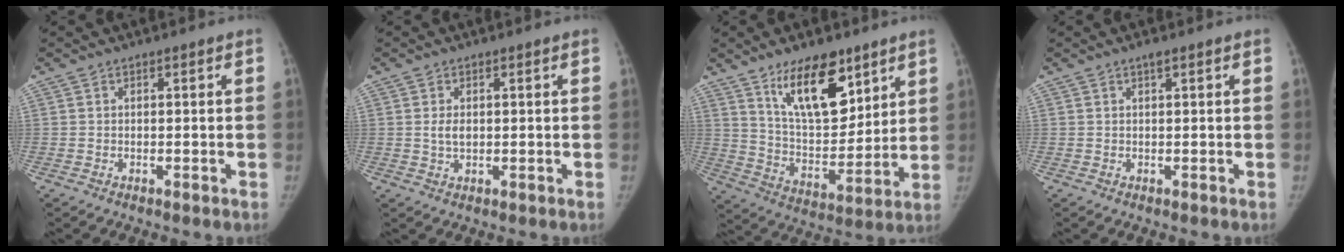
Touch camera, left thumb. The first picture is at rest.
{"total": 2.2, "force": [0.3, 1.3, 1.8], "torque": [-0.033, -0.005, 0.007]}
{"total": 15.9, "force": [9.8, 7.1, 10.3], "torque": [-0.122, -0.065, 0.177]}
{"total": 0.9, "force": [0.5, 0.1, 0.7], "torque": [-0.010, 0.003, 0.009]}